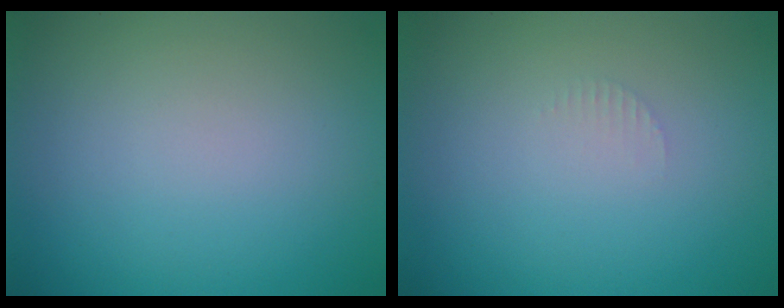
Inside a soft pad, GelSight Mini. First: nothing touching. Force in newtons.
{"total": 0.7, "press": 0.6, "slide": 0.1}